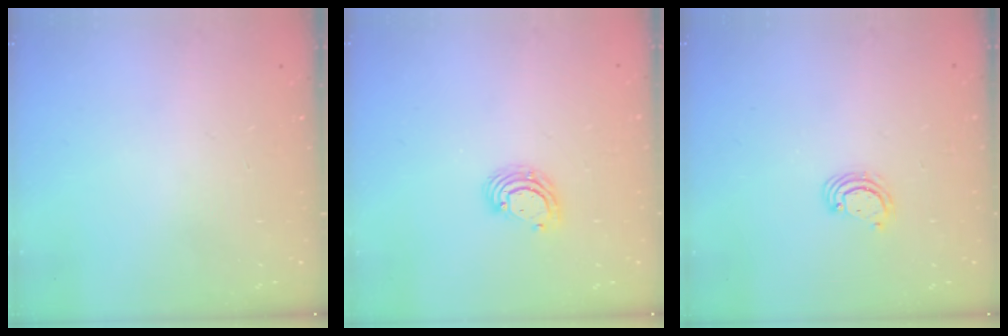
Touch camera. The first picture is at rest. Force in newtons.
{"total": 5.2, "press": 5.2, "slide": 0.3}
{"total": 2.5, "press": 2.5, "slide": 0.3}